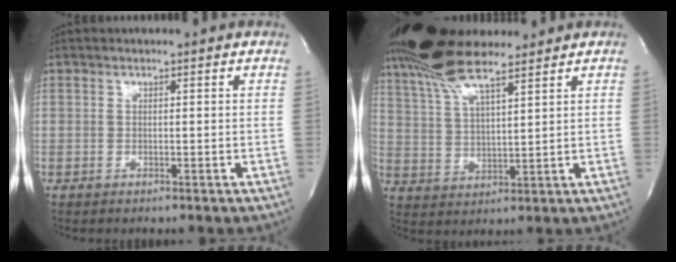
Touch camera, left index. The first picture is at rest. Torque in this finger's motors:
{"motor_torque": [1.07, -1.06, 0.61, 0.21]}